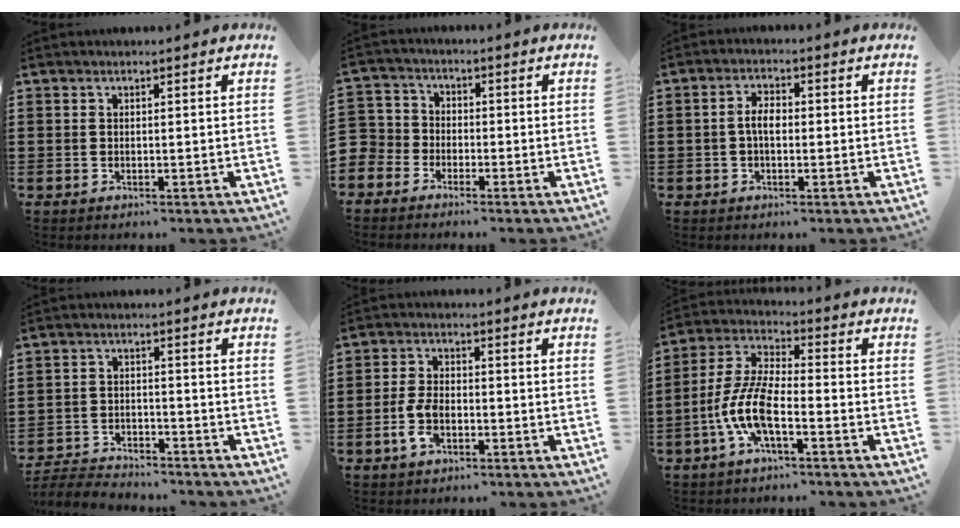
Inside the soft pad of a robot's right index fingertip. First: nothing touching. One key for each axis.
{"total": 3.9, "fx": -2.7, "fy": 2.8, "fz": -0.1, "tx": -0.031, "ty": 0.001, "tz": -0.065}
{"total": 3.2, "fx": -0.4, "fy": 1.5, "fz": 2.8, "tx": -0.060, "ty": 0.003, "tz": -0.010}
{"total": 4.3, "fx": -4.3, "fy": 0.7, "fz": 0.2, "tx": -0.013, "ty": 0.005, "tz": -0.092}
{"total": 5.2, "fx": -1.9, "fy": 2.8, "fz": 4.0, "tx": -0.096, "ty": -0.001, "tz": -0.040}
{"total": 8.9, "fx": -3.7, "fy": 2.7, "fz": 7.6, "tx": -0.189, "ty": -0.013, "tz": -0.077}